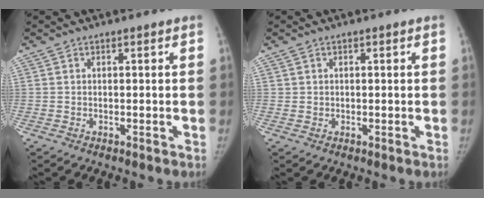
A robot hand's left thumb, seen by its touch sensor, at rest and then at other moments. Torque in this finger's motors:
{"motor_torque": [0.04, -0.32, 0.04, -0.05, -0.05]}